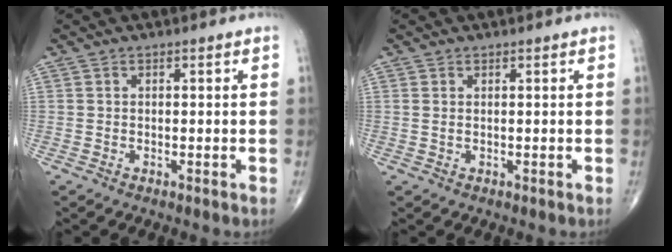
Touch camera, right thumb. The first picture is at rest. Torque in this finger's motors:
{"motor_torque": [0.05, -0.33, 0.13, 0.18, -0.02]}